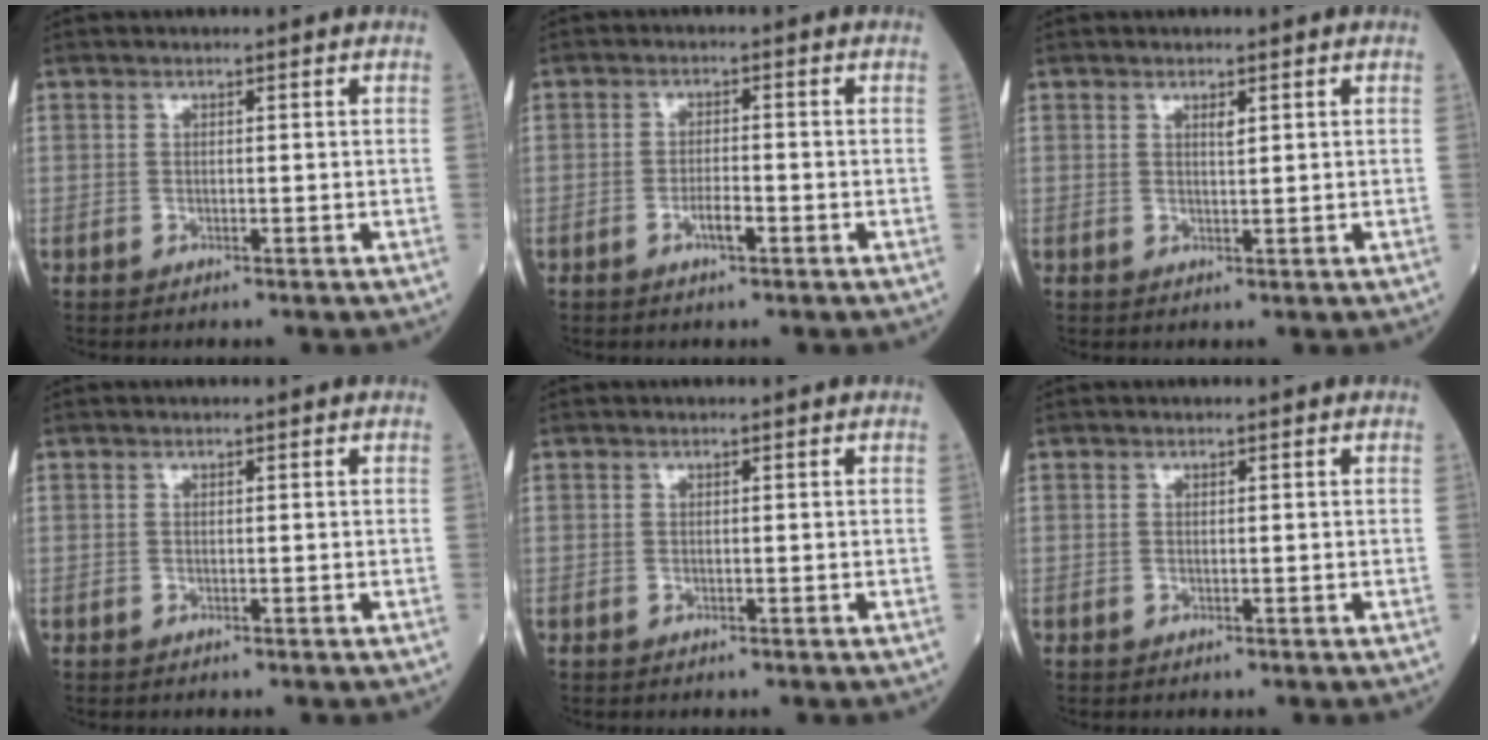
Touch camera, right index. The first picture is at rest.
{"total": 2.5, "force": [-1.2, 0.5, 2.1], "torque": [-0.037, 0.001, -0.021]}
{"total": 1.1, "force": [0.6, 0.2, 0.9], "torque": [-0.019, -0.003, 0.011]}
{"total": 0.0}
{"total": 0.0}
{"total": 0.0}